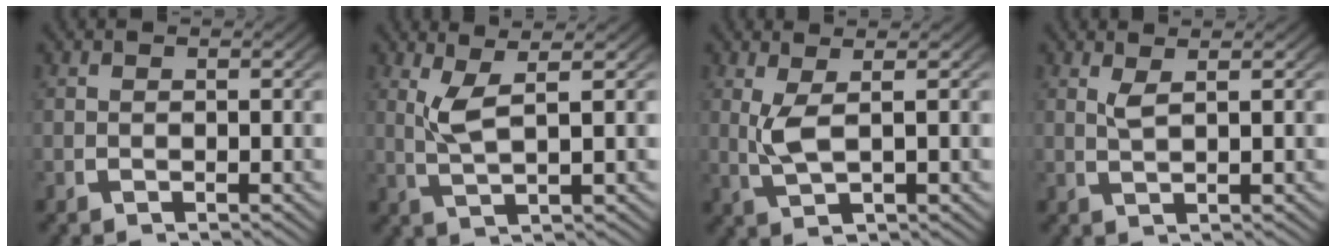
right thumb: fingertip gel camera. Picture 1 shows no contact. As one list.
[{"total": 3.9, "force": [1.8, 0.9, 3.3], "torque": [-0.074, -0.005, 0.041]}, {"total": 3.3, "force": [0.9, 1.1, 3.0], "torque": [-0.073, -0.007, 0.028]}, {"total": 1.7, "force": [1.3, 0.1, 1.1], "torque": [-0.025, -0.003, 0.031]}]